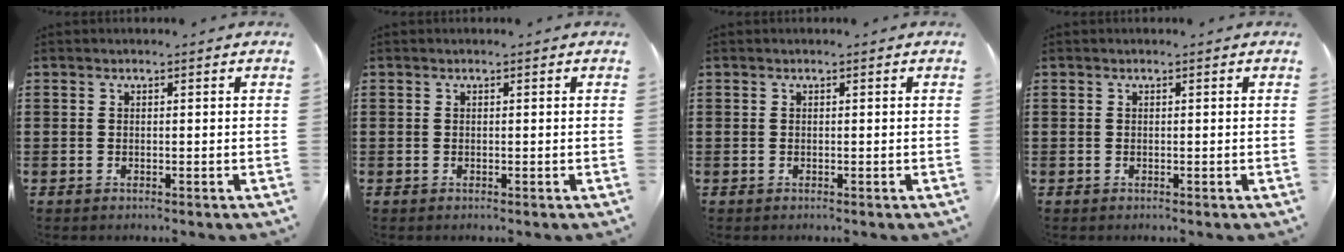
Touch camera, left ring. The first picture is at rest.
{"total": 0.0}
{"total": 0.0}
{"total": 0.0}